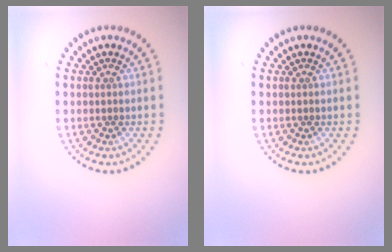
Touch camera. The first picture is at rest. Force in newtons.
{"total": 0.0}